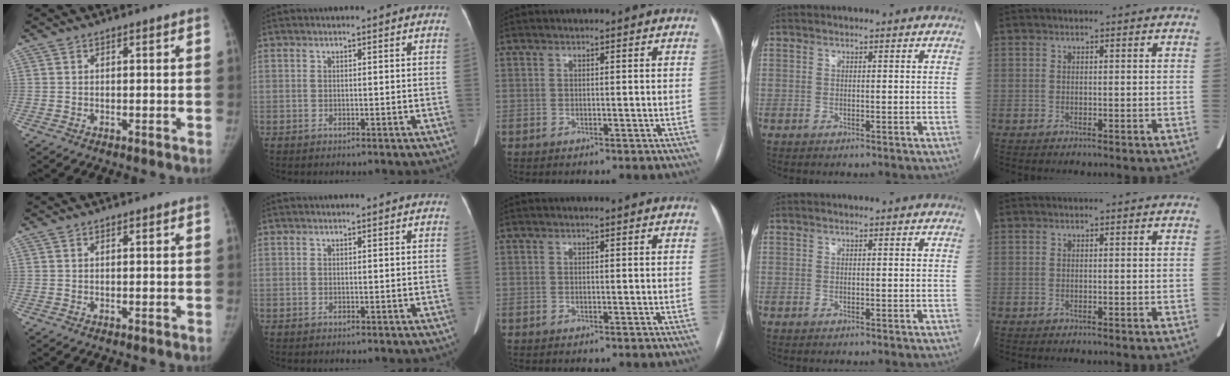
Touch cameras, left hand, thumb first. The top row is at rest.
{}